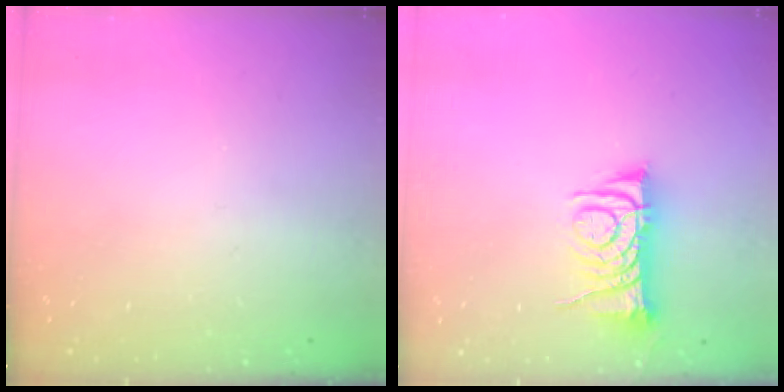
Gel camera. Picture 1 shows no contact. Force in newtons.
{"total": 8.3, "press": 8.3, "slide": 0.4}